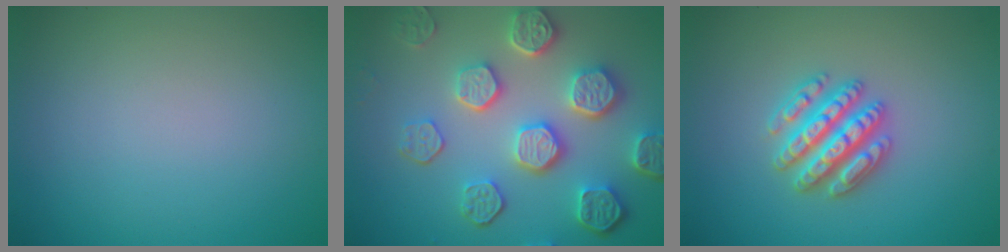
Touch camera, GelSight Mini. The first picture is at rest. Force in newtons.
{"total": 7.2, "press": 5.7, "slide": 4.3}
{"total": 4.7, "press": 4.7, "slide": 0.8}